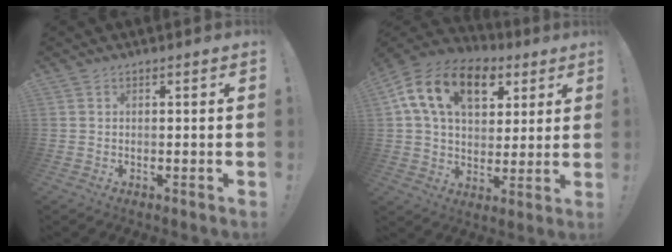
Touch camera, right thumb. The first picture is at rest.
{"total": 18.6, "force": [7.8, 11.8, 12.1], "torque": [-0.194, -0.019, 0.140]}